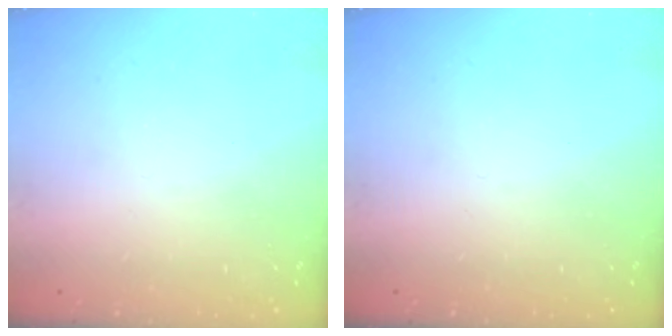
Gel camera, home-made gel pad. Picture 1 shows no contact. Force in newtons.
{"total": 0.0}